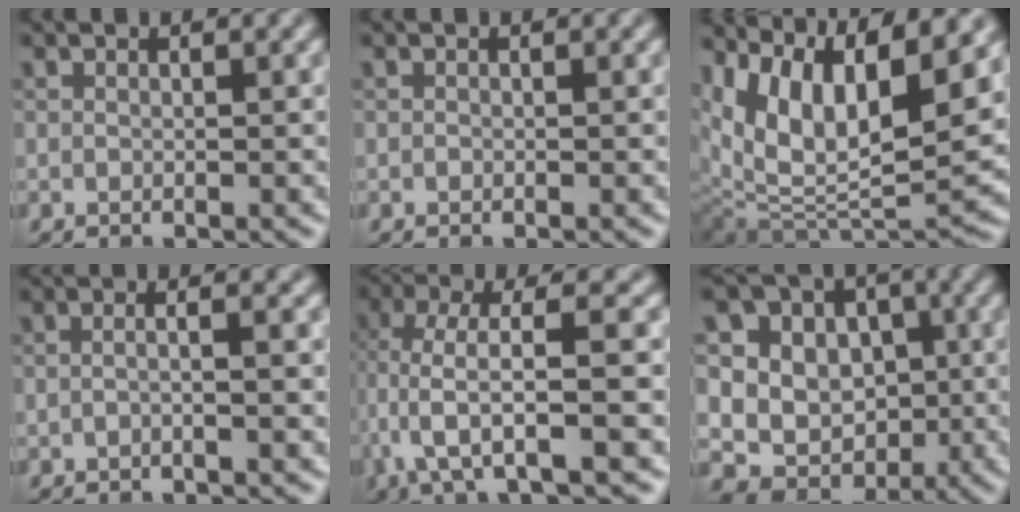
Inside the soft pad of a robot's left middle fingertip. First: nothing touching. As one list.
[{"total": 0.0}, {"total": 11.9, "force": [5.9, 5.0, 9.0], "torque": [-0.175, 0.010, 0.111]}, {"total": 2.6, "force": [-0.2, 1.1, 2.3], "torque": [-0.011, -0.002, -0.026]}, {"total": 5.9, "force": [-0.7, 1.2, 5.7], "torque": [-0.116, 0.010, -0.015]}, {"total": 13.4, "force": [3.0, 12.0, 5.2], "torque": [-0.113, 0.038, 0.046]}]